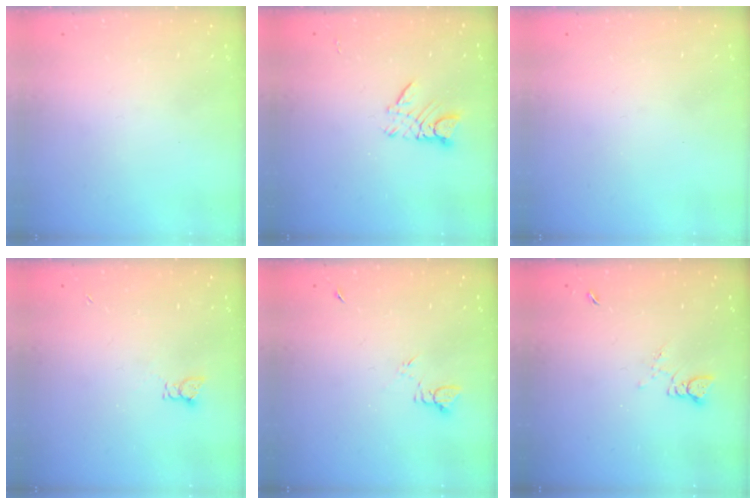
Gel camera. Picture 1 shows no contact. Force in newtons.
{"total": 4.9, "press": 4.9, "slide": 0.4}
{"total": 0.0}
{"total": 2.0, "press": 2.0, "slide": 0.3}
{"total": 3.5, "press": 3.4, "slide": 0.5}
{"total": 1.0, "press": 1.0, "slide": 0.1}